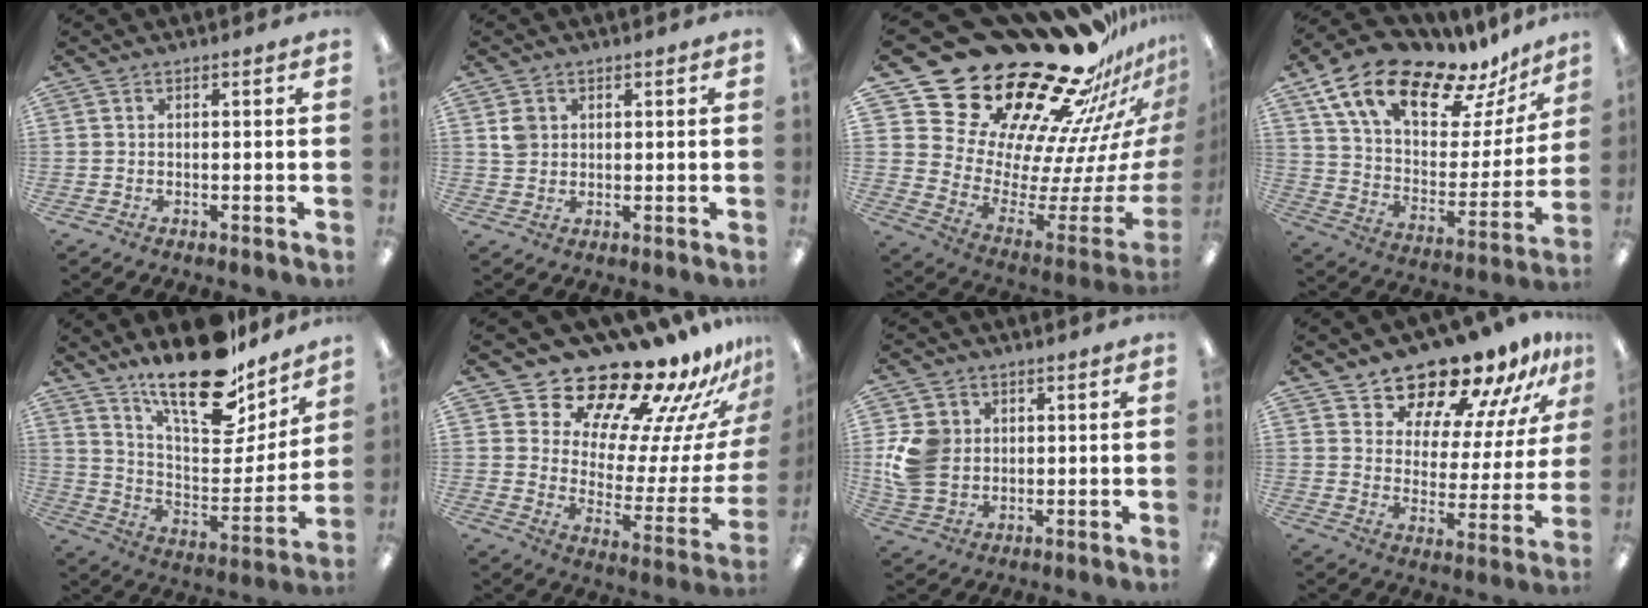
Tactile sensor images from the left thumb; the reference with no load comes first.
{"total": 3.6, "force": [1.3, 3.2, 0.8], "torque": [-0.009, -0.001, 0.021]}
{"total": 34.5, "force": [26.2, 15.6, 16.1], "torque": [-0.196, -0.256, 0.515]}
{"total": 19.9, "force": [14.8, 7.9, 10.7], "torque": [-0.187, -0.104, 0.256]}
{"total": 22.4, "force": [17.6, 7.9, 11.5], "torque": [-0.178, -0.123, 0.303]}
{"total": 19.2, "force": [17.3, 6.1, 5.8], "torque": [-0.086, -0.154, 0.296]}
{"total": 9.6, "force": [1.1, 8.4, 4.4], "torque": [-0.103, 0.012, 0.025]}
{"total": 15.3, "force": [14.0, 4.8, 3.8], "torque": [-0.067, -0.128, 0.247]}